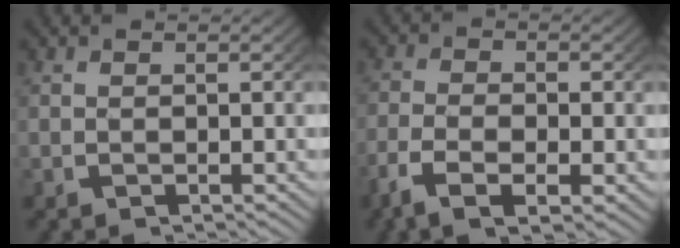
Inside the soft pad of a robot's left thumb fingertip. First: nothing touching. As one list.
[{"total": 4.4, "force": [-2.0, 2.0, 3.3], "torque": [-0.071, -0.010, -0.036]}]